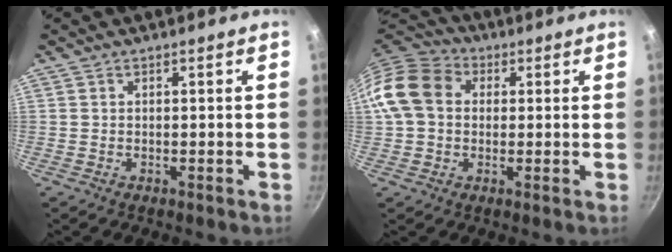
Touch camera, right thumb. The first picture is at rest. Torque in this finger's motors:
{"motor_torque": [0.03, 0.20, 0.51, -0.49, 0.11]}